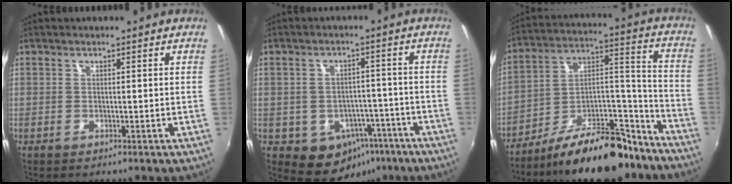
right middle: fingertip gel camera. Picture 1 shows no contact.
{"total": 9.5, "force": [-5.0, 7.4, 3.5], "torque": [-0.065, 0.025, -0.038]}
{"total": 21.1, "force": [-16.3, 7.3, 11.2], "torque": [-0.170, 0.032, -0.244]}